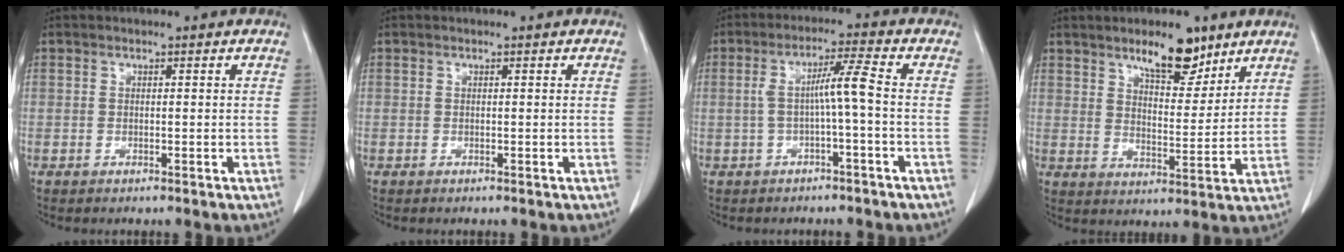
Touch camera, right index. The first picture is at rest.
{"total": 0.0}
{"total": 5.3, "force": [-0.6, -0.5, 5.3], "torque": [-0.095, 0.020, -0.009]}
{"total": 8.9, "force": [6.4, 3.0, 5.4], "torque": [-0.083, -0.004, 0.106]}